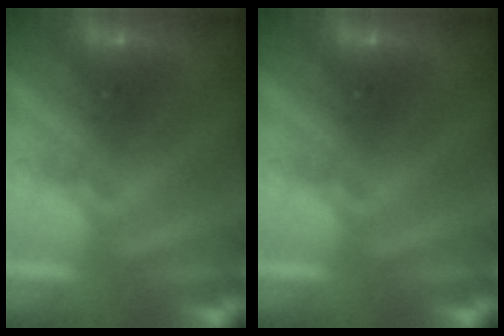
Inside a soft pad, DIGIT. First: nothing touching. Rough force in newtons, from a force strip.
{"total": 0.0}